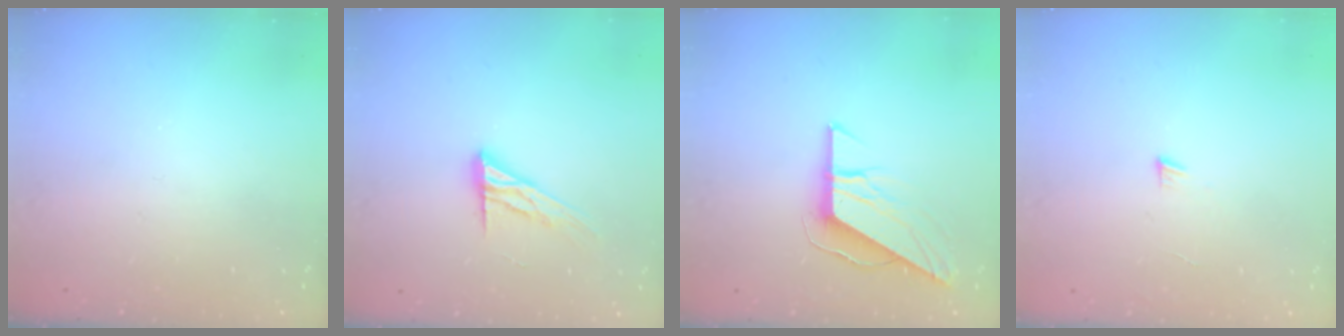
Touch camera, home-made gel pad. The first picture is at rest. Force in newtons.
{"total": 11.1, "press": 11.1, "slide": 0.9}
{"total": 9.1, "press": 9.1, "slide": 0.7}
{"total": 3.1, "press": 3.1, "slide": 0.4}